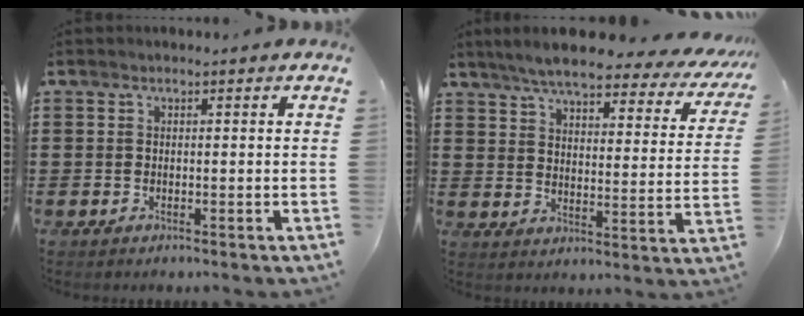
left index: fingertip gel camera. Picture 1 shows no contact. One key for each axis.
{"total": 6.7, "fx": 6.0, "fy": 0.8, "fz": 2.9, "tx": -0.076, "ty": -0.035, "tz": 0.099}